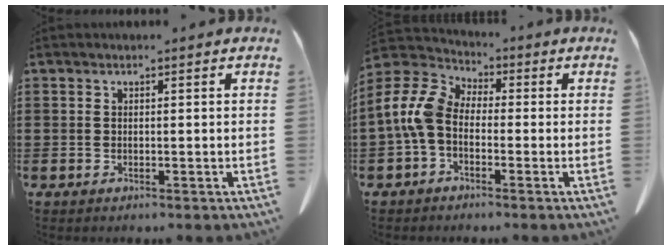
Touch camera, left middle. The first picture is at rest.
{"total": 7.8, "force": [-1.0, 5.2, 5.7], "torque": [-0.168, -0.011, -0.034]}